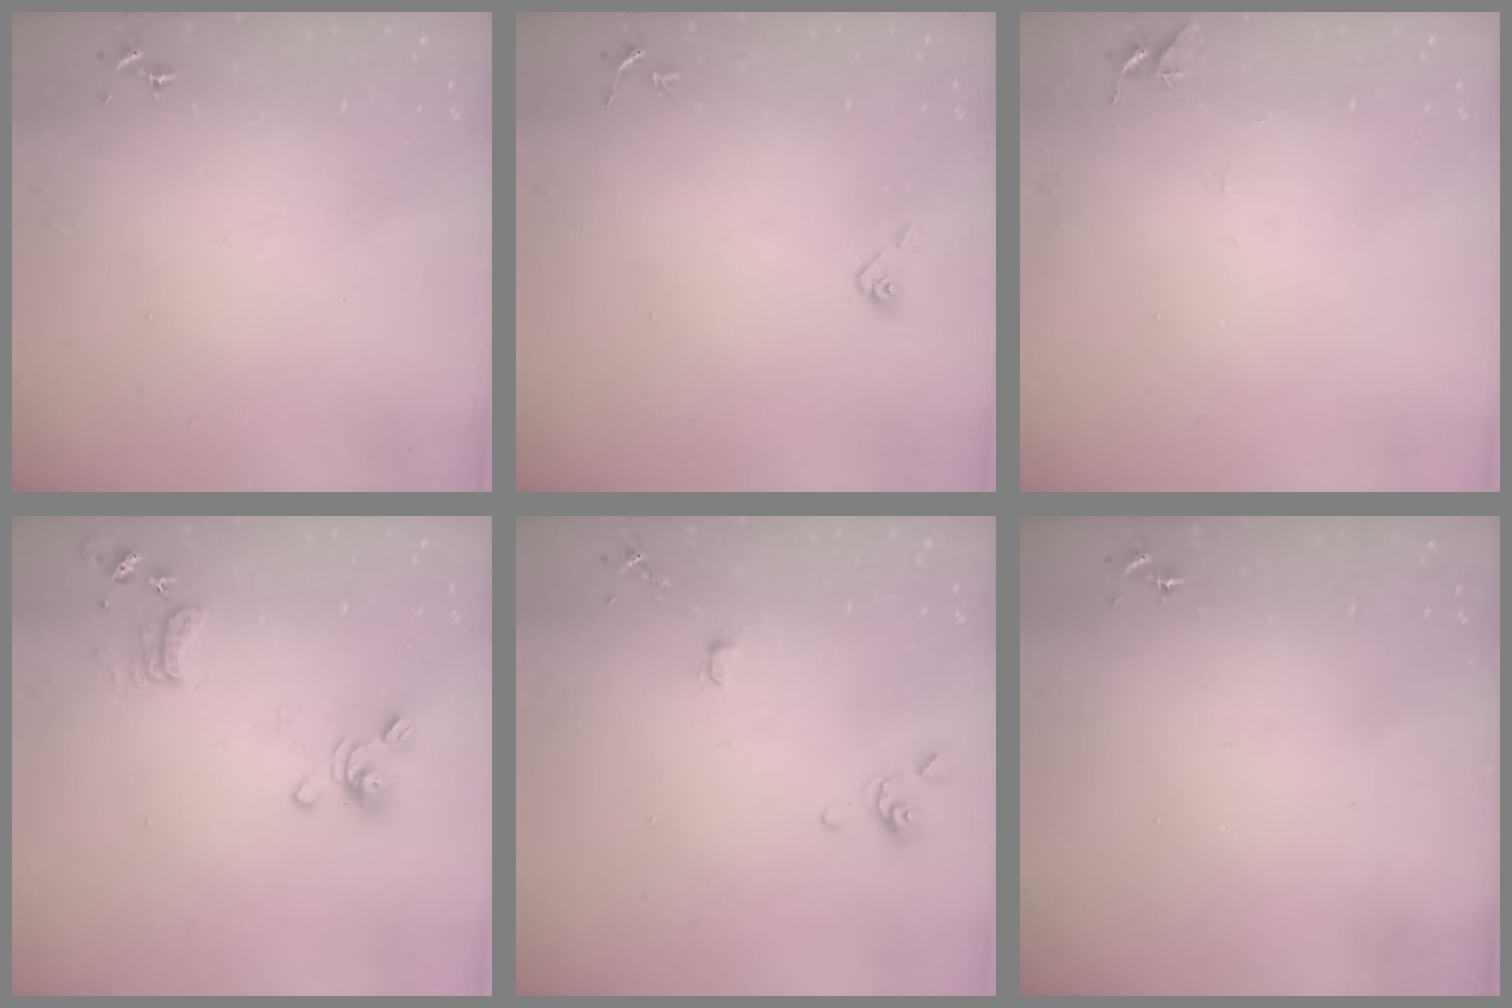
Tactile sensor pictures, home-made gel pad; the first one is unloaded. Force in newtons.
{"total": 4.1, "press": 3.9, "slide": 1.2}
{"total": 5.2, "press": 5.1, "slide": 0.4}
{"total": 11.9, "press": 11.8, "slide": 1.3}
{"total": 4.6, "press": 4.6, "slide": 0.7}
{"total": 0.0}